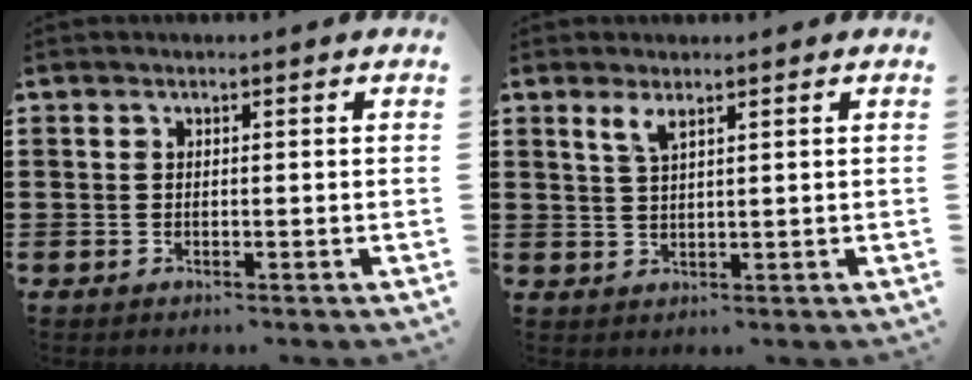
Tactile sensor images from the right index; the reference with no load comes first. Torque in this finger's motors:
{"motor_torque": [0.02, -0.02, 0.03, 0.08]}